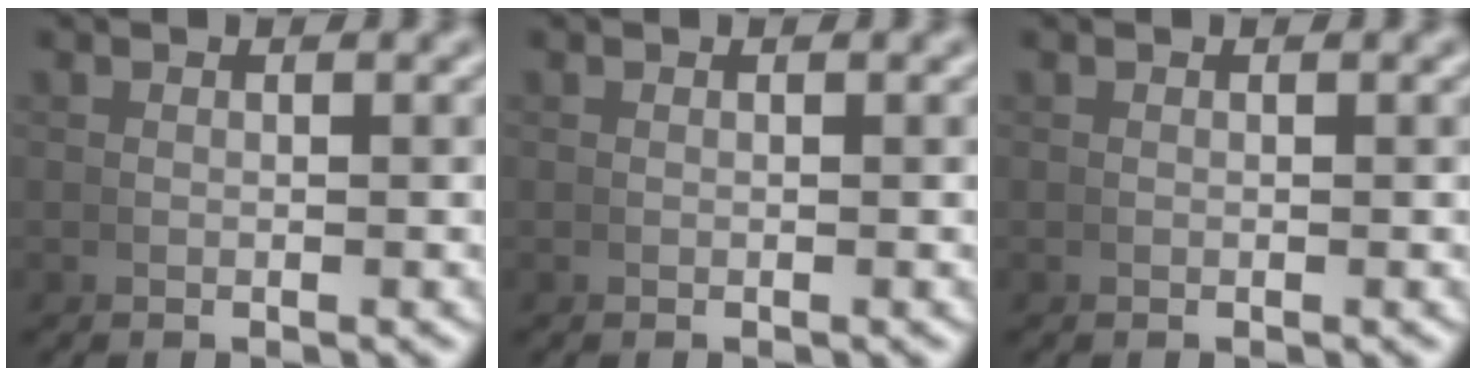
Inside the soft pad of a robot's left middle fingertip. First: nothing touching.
{"total": 0.0}
{"total": 0.0}